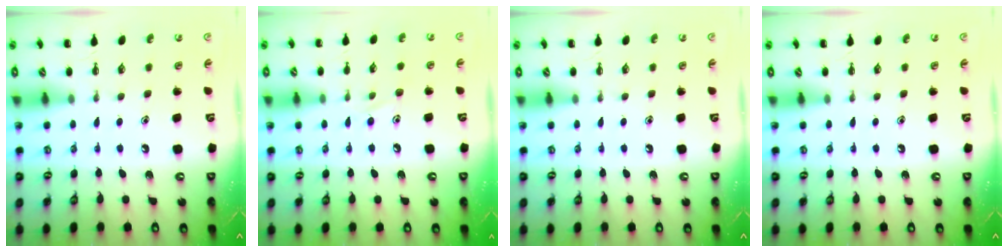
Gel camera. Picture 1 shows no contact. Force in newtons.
{"total": 7.6, "press": 7.4, "slide": 1.8}
{"total": 0.0}
{"total": 0.0}